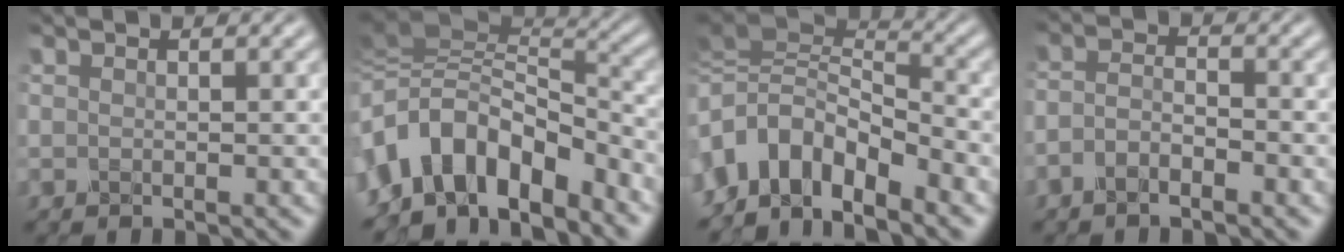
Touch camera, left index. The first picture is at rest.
{"total": 10.6, "force": [-4.7, 6.3, 7.2], "torque": [-0.119, 0.024, -0.089]}
{"total": 8.8, "force": [-4.0, 5.1, 6.0], "torque": [-0.102, 0.004, -0.083]}
{"total": 2.3, "force": [-1.4, 0.9, 1.6], "torque": [-0.036, 0.002, -0.033]}